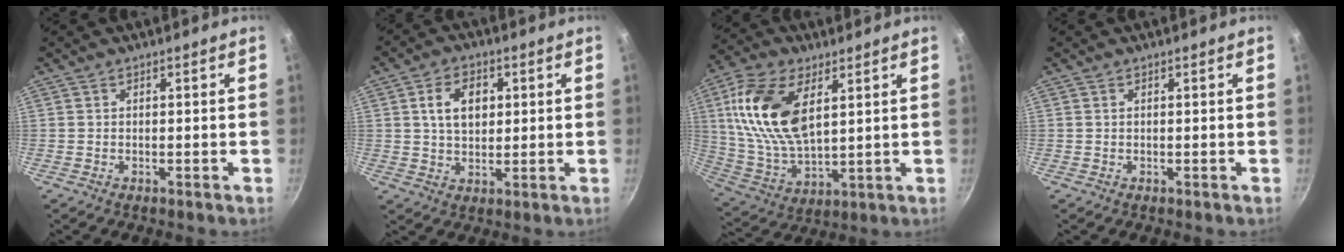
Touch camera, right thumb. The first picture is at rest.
{"total": 7.9, "force": [1.9, 5.4, 5.5], "torque": [-0.074, 0.001, 0.030]}
{"total": 18.1, "force": [5.6, 9.7, 14.2], "torque": [-0.271, -0.012, 0.115]}
{"total": 0.0}